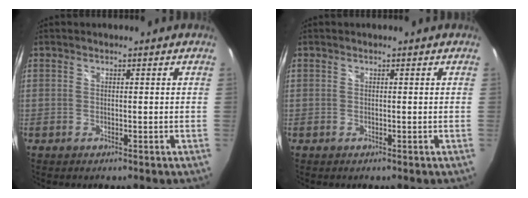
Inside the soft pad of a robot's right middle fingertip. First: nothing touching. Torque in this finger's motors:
{"motor_torque": [0.00, 0.00, 0.00, 0.01]}